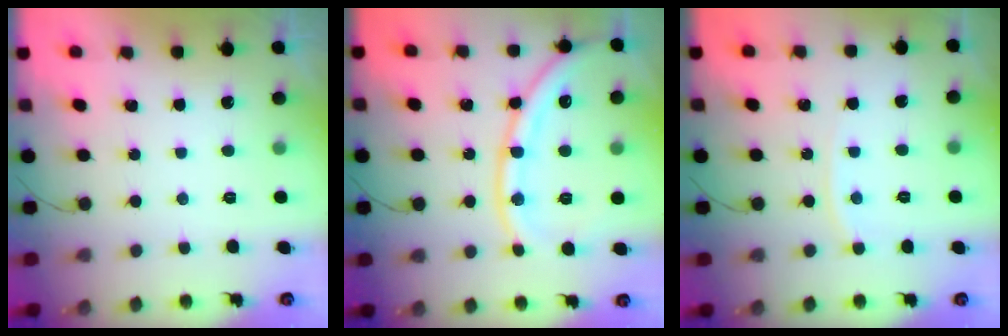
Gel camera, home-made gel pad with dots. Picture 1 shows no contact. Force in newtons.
{"total": 15.1, "press": 14.9, "slide": 1.8}
{"total": 3.5, "press": 3.5, "slide": 0.5}